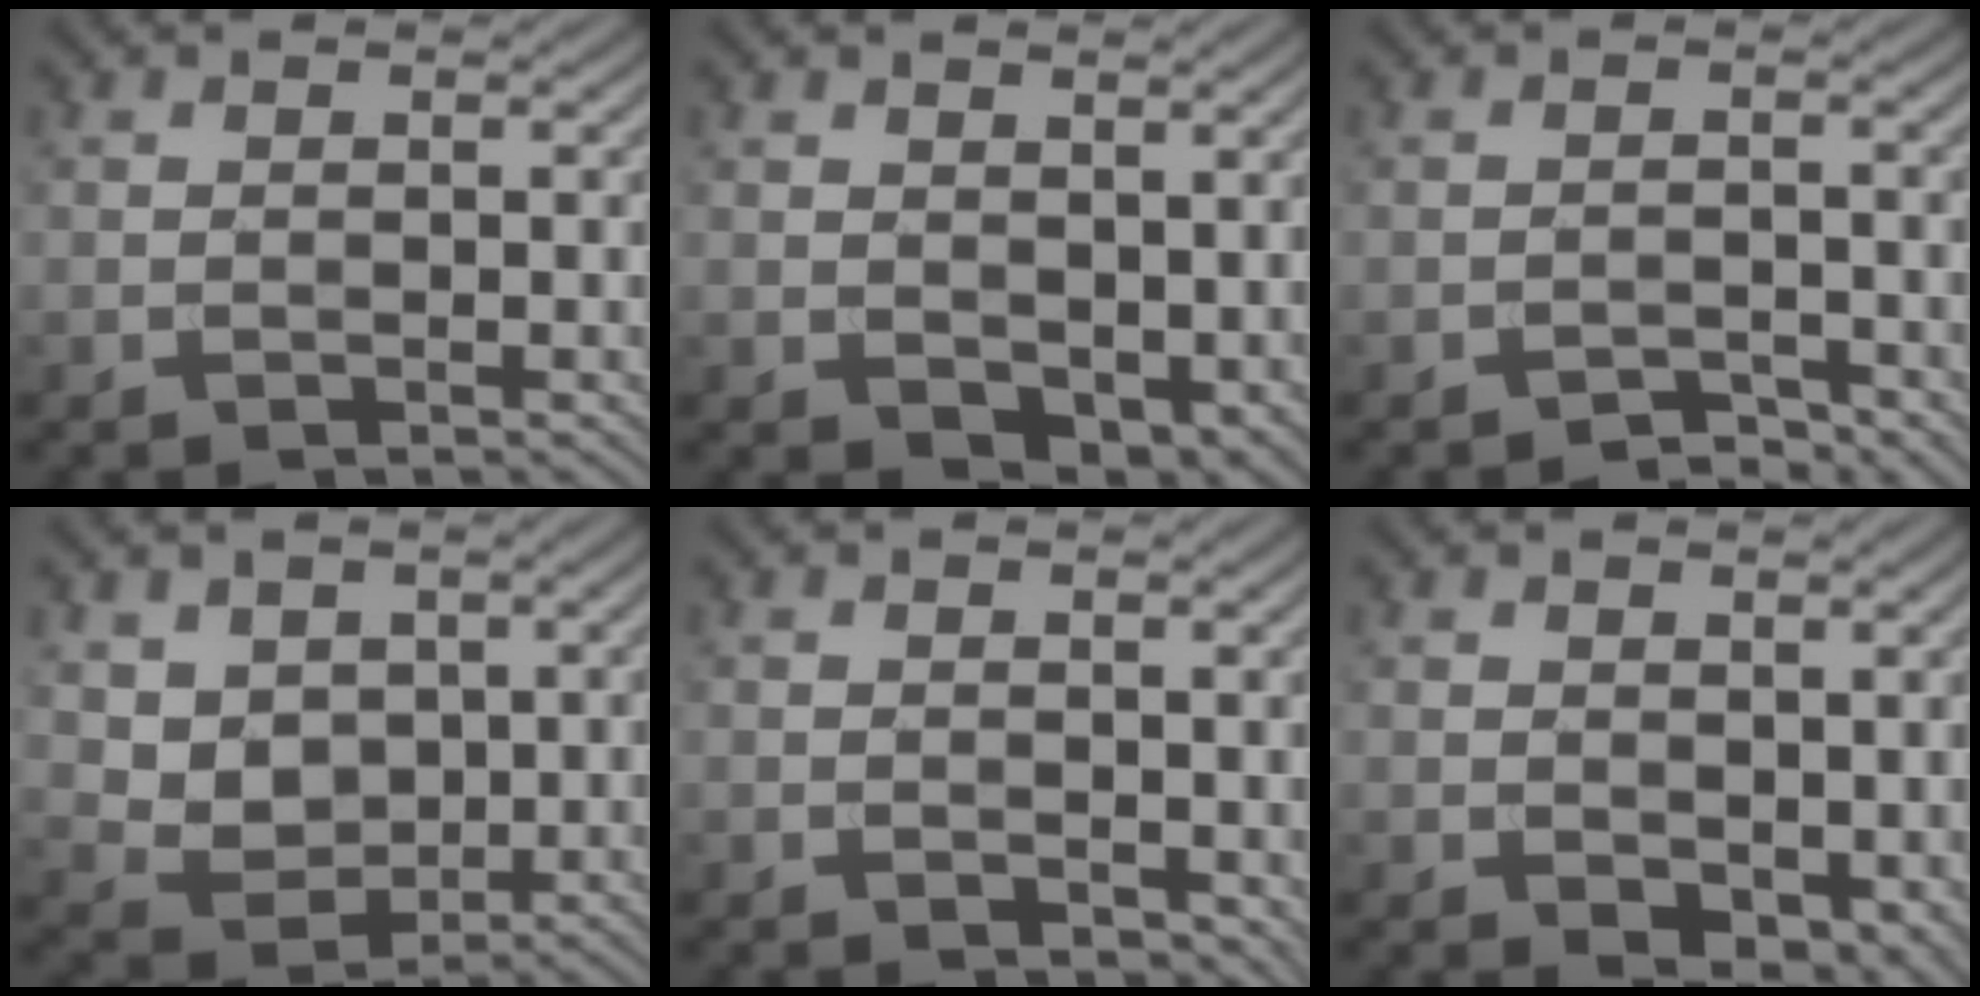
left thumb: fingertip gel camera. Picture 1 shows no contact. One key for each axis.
{"total": 4.3, "fx": 1.2, "fy": 2.9, "fz": 3.0, "tx": -0.060, "ty": -0.013, "tz": 0.027}
{"total": 2.0, "fx": -1.8, "fy": 0.7, "fz": 0.5, "tx": -0.001, "ty": 0.007, "tz": -0.031}
{"total": 5.3, "fx": 1.8, "fy": 4.5, "fz": 2.3, "tx": -0.069, "ty": -0.021, "tz": 0.036}
{"total": 2.3, "fx": 0.7, "fy": 1.5, "fz": 1.5, "tx": -0.029, "ty": -0.008, "tz": 0.017}
{"total": 4.1, "fx": 0.6, "fy": 2.7, "fz": 3.0, "tx": -0.056, "ty": -0.014, "tz": 0.016}